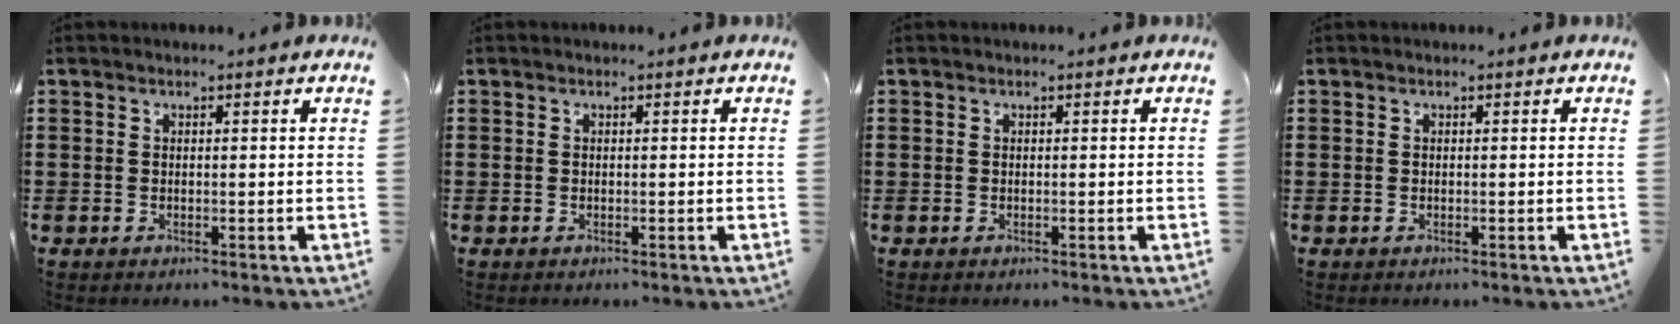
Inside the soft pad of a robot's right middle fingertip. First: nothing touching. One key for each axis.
{"total": 0.0}
{"total": 0.0}
{"total": 0.0}